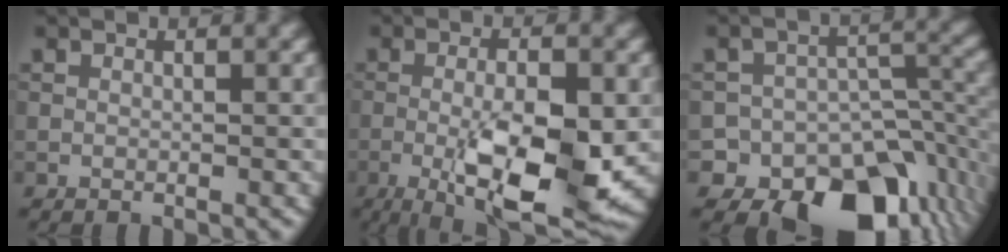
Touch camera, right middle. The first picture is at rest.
{"total": 10.7, "force": [-2.8, 3.3, 9.7], "torque": [-0.167, -0.017, -0.042]}
{"total": 13.2, "force": [-8.5, 8.8, 5.0], "torque": [-0.067, 0.008, -0.111]}